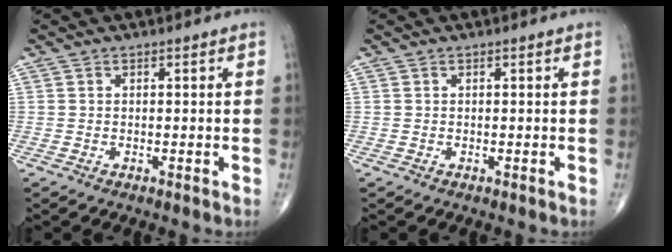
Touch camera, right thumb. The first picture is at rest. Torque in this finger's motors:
{"motor_torque": [0.00, 0.00, 0.04, 0.03, 0.00]}